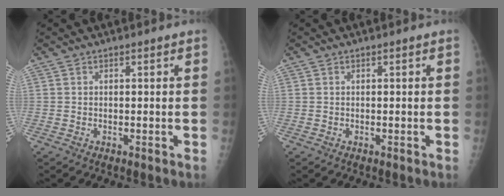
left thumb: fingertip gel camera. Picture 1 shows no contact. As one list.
[{"total": 0.0}]